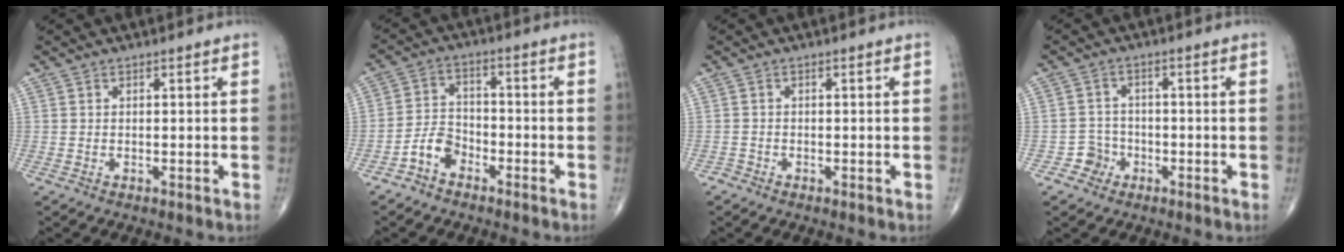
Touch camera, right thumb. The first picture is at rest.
{"total": 5.4, "force": [-3.4, 3.4, 2.4], "torque": [-0.035, 0.030, -0.073]}
{"total": 0.8, "force": [-0.6, 0.4, -0.2], "torque": [0.007, 0.002, -0.019]}
{"total": 3.5, "force": [-1.8, 3.0, 0.0], "torque": [0.024, 0.016, -0.037]}